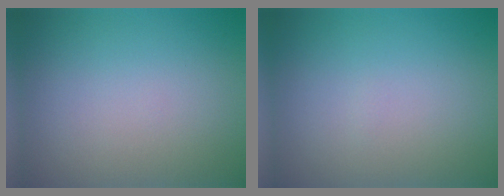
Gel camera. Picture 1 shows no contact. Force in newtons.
{"total": 0.0}